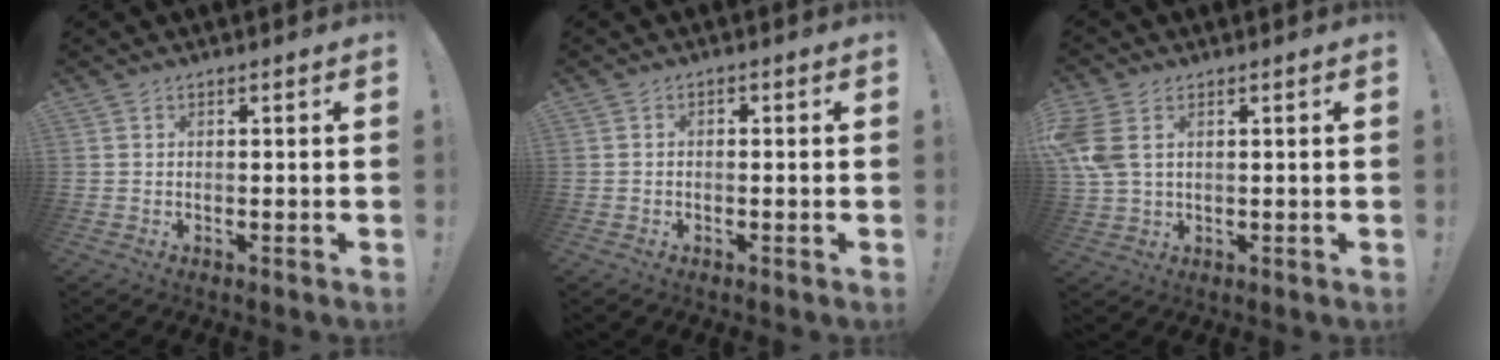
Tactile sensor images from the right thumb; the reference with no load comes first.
{"total": 1.0, "force": [-0.8, 0.4, 0.4], "torque": [-0.011, 0.005, -0.014]}
{"total": 7.6, "force": [2.9, 4.7, 5.2], "torque": [-0.113, -0.008, 0.060]}